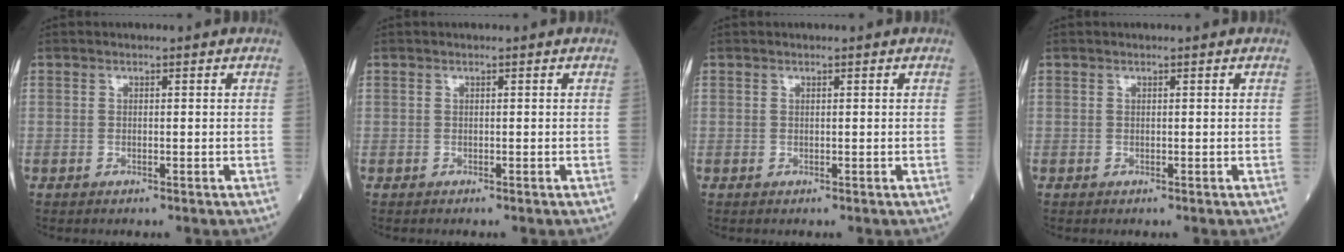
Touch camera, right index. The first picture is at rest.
{"total": 0.0}
{"total": 0.0}
{"total": 0.0}